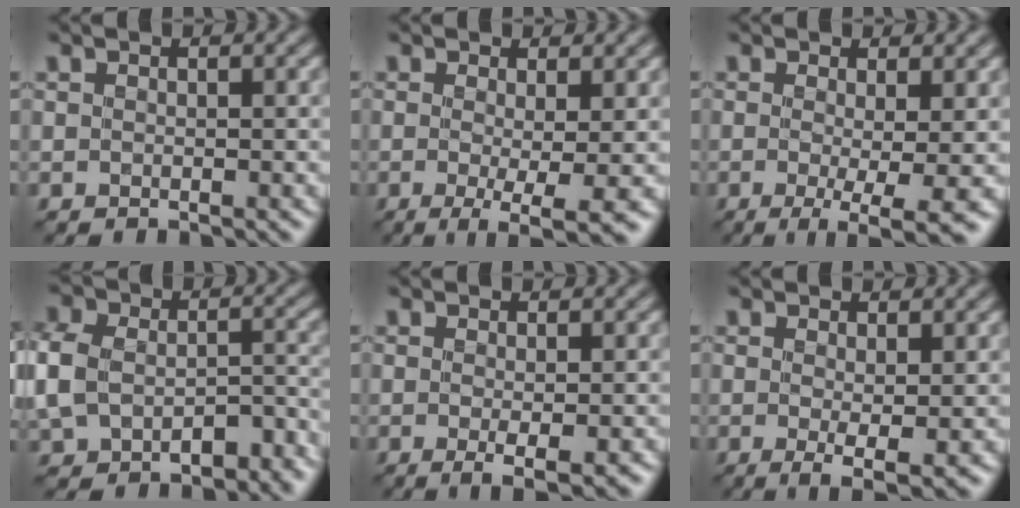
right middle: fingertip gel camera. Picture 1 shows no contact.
{"total": 5.0, "force": [-1.0, 1.3, 4.7], "torque": [-0.079, -0.013, -0.010]}
{"total": 6.1, "force": [-1.4, 1.8, 5.7], "torque": [-0.088, -0.011, -0.013]}
{"total": 8.4, "force": [-2.9, 5.7, 5.4], "torque": [-0.104, -0.003, -0.055]}
{"total": 3.0, "force": [-0.8, 0.9, 2.7], "torque": [-0.043, -0.006, -0.006]}
{"total": 2.9, "force": [-0.2, 0.7, 2.8], "torque": [-0.054, -0.009, -0.003]}